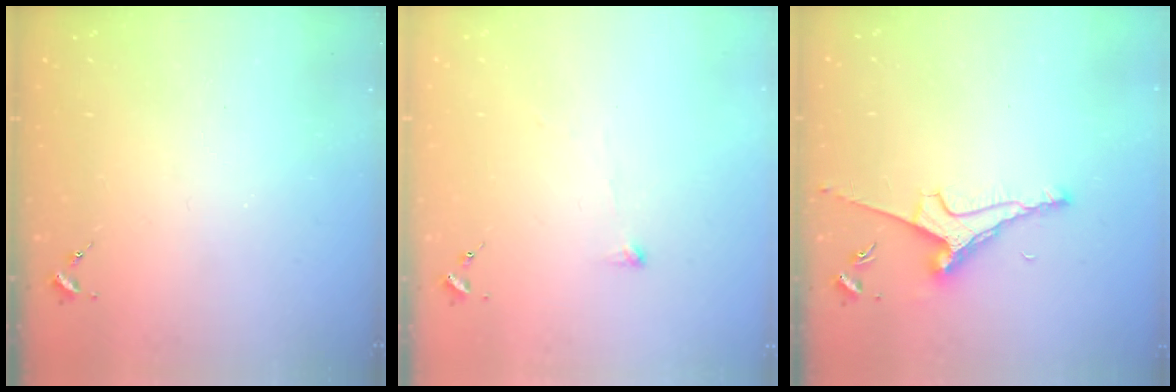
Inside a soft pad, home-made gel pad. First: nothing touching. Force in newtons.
{"total": 2.8, "press": 2.7, "slide": 0.5}
{"total": 8.0, "press": 8.0, "slide": 1.2}